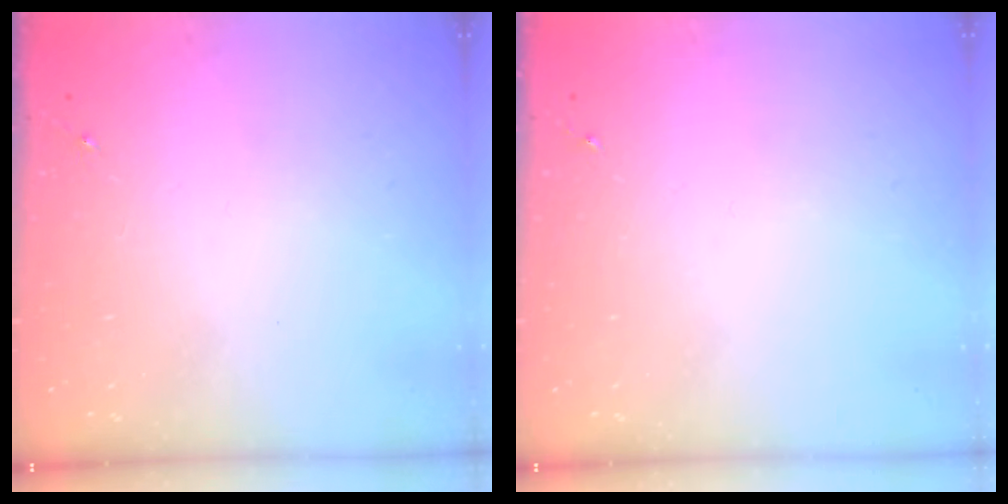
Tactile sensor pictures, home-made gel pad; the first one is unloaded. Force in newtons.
{"total": 0.0}